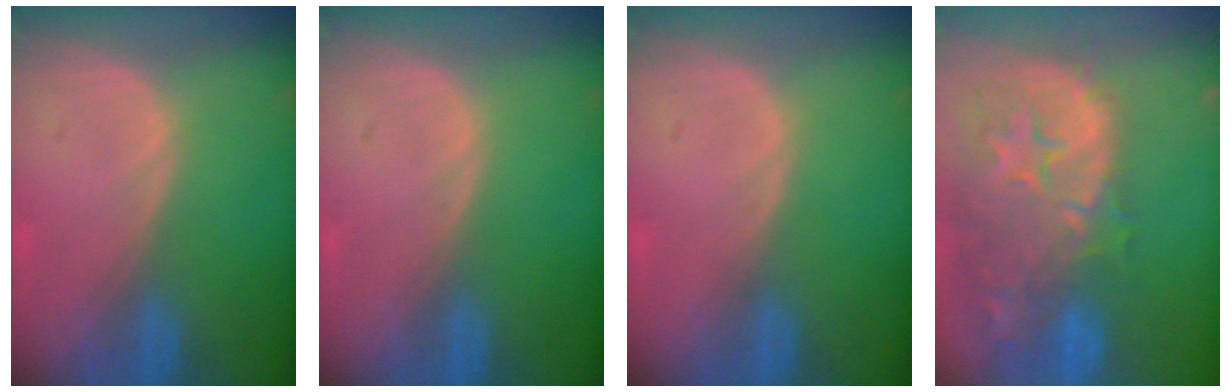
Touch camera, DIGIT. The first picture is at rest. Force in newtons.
{"total": 0.0}
{"total": 0.0}
{"total": 15.3, "press": 12.2, "slide": 9.3}